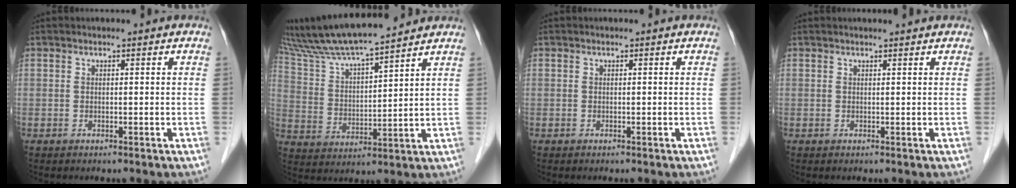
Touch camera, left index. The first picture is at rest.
{"total": 13.9, "force": [12.6, 0.5, 6.0], "torque": [-0.117, 0.013, 0.227]}
{"total": 0.0}
{"total": 1.7, "force": [1.7, -0.1, 0.4], "torque": [-0.006, 0.008, 0.023]}